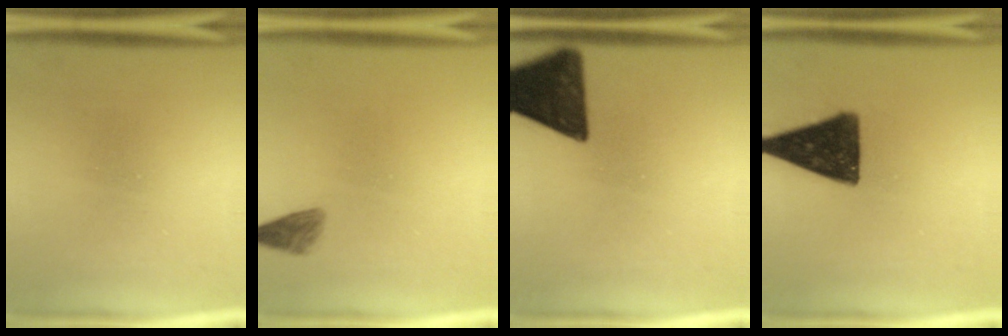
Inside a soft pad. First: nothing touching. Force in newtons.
{"total": 1.9}
{"total": 13.8}
{"total": 15.4}